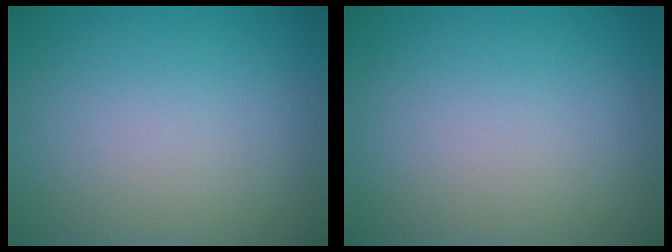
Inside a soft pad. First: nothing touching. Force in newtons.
{"total": 0.0}